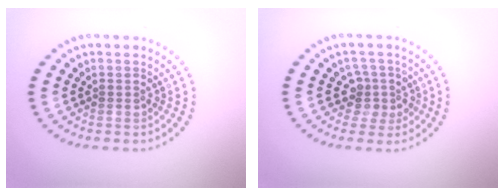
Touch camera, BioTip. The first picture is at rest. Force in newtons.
{"total": 2.6, "press": 2.0, "slide": 1.7}